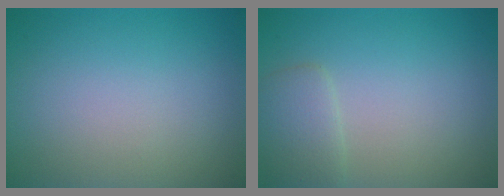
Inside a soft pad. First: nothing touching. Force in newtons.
{"total": 2.1, "press": 2.1, "slide": 0.1}